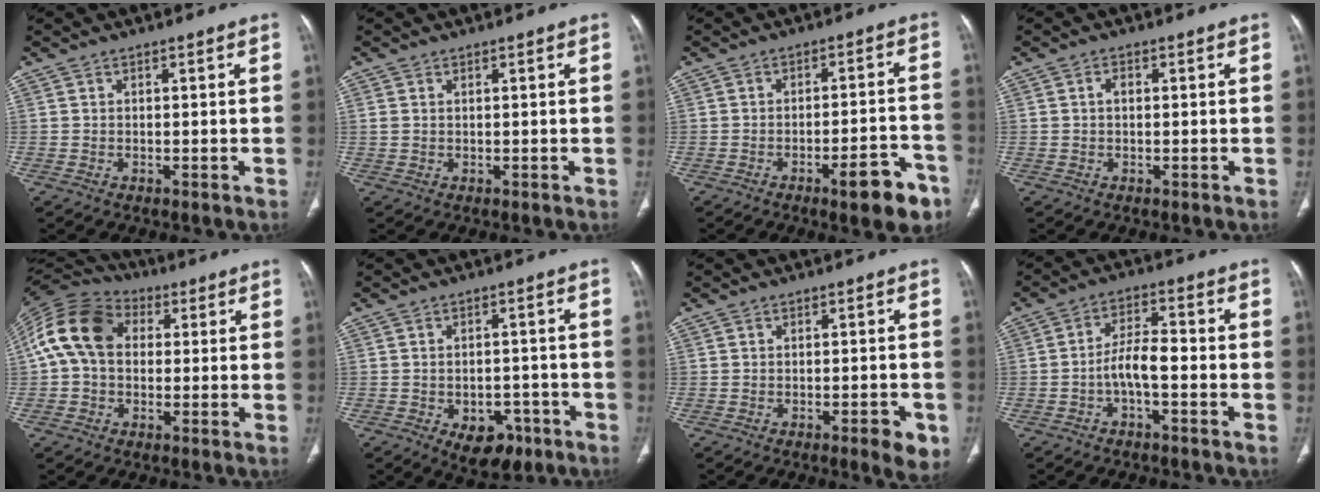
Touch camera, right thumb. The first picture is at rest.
{"total": 1.1, "force": [0.3, 0.8, 0.7], "torque": [-0.020, 0.004, 0.011]}
{"total": 9.5, "force": [-5.7, 2.7, 7.2], "torque": [-0.081, 0.035, -0.073]}
{"total": 1.4, "force": [0.1, 1.0, 1.0], "torque": [-0.014, 0.006, -0.002]}
{"total": 14.2, "force": [2.0, 10.5, 9.4], "torque": [-0.174, 0.036, 0.024]}
{"total": 8.2, "force": [-4.0, 5.1, 4.9], "torque": [-0.046, 0.022, -0.046]}
{"total": 5.0, "force": [-2.3, 1.4, 4.2], "torque": [-0.044, 0.002, -0.025]}
{"total": 5.8, "force": [-2.0, 2.3, 5.0], "torque": [-0.088, 0.031, -0.038]}